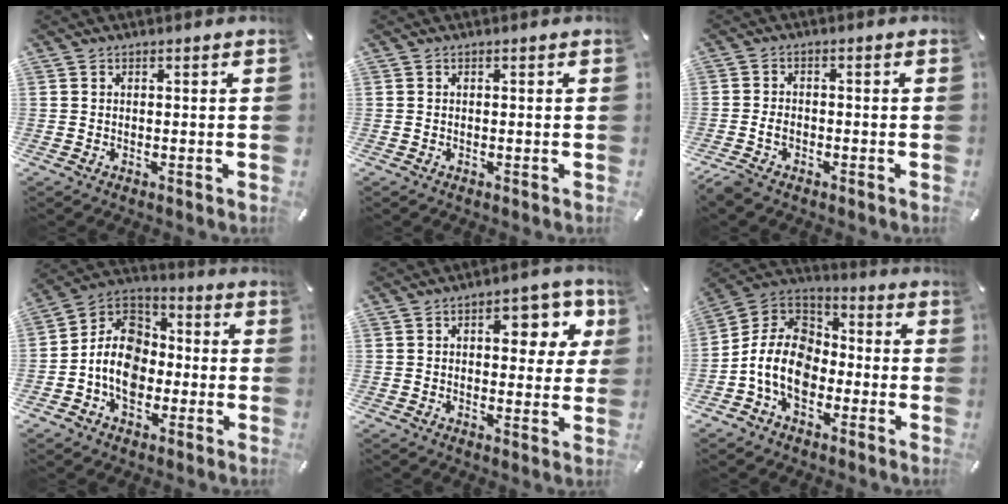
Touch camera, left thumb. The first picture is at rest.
{"total": 0.0}
{"total": 3.0, "force": [-1.6, 1.9, 1.7], "torque": [-0.043, 0.005, -0.034]}
{"total": 11.7, "force": [-3.7, 9.3, 6.1], "torque": [-0.148, 0.022, -0.073]}
{"total": 10.8, "force": [3.3, 5.8, 8.5], "torque": [-0.087, -0.014, 0.045]}
{"total": 11.9, "force": [-4.8, 8.6, 6.6], "torque": [-0.164, 0.019, -0.095]}